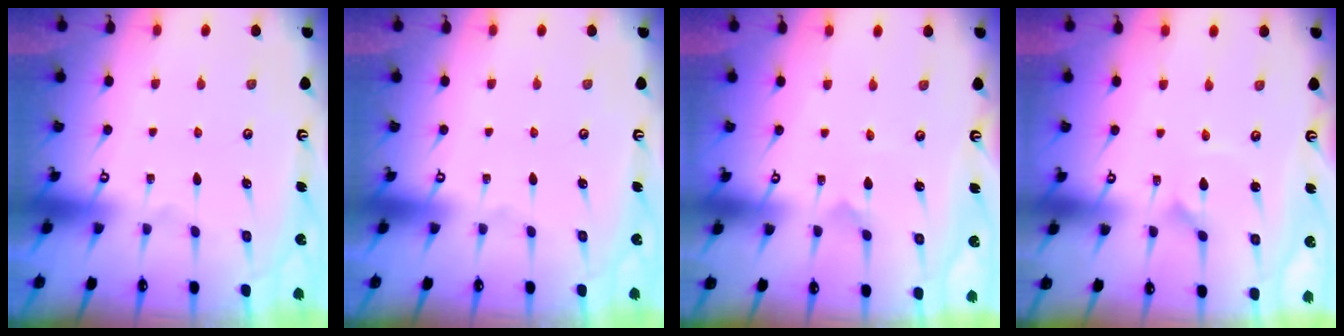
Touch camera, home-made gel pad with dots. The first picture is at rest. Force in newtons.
{"total": 0.0}
{"total": 0.6, "press": 0.6, "slide": 0.0}
{"total": 1.2, "press": 1.2, "slide": 0.2}